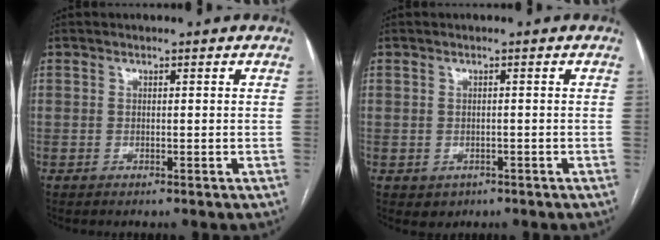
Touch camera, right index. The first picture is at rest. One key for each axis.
{"total": 1.8, "fx": -0.7, "fy": 1.5, "fz": 0.5, "tx": -0.004, "ty": 0.002, "tz": -0.001}